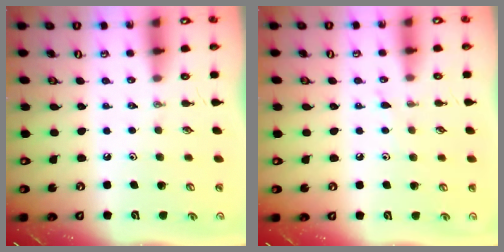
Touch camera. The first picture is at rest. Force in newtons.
{"total": 3.2, "press": 3.2, "slide": 0.4}